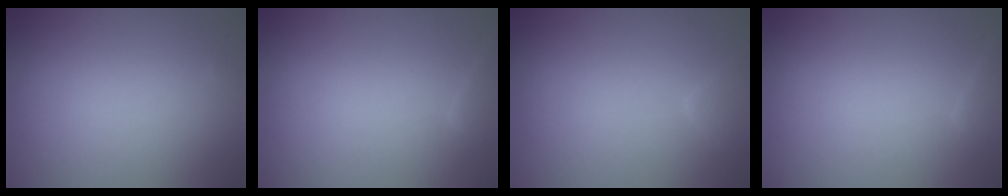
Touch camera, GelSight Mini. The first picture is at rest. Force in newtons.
{"total": 0.9, "press": 0.9, "slide": 0.0}
{"total": 1.5, "press": 1.5, "slide": 0.2}
{"total": 0.9, "press": 0.9, "slide": 0.0}